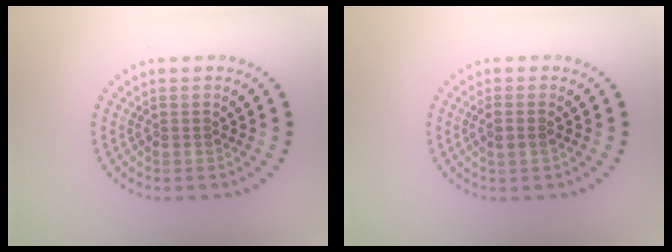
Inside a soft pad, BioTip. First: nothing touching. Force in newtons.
{"total": 1.1, "press": 1.1, "slide": 0.4}